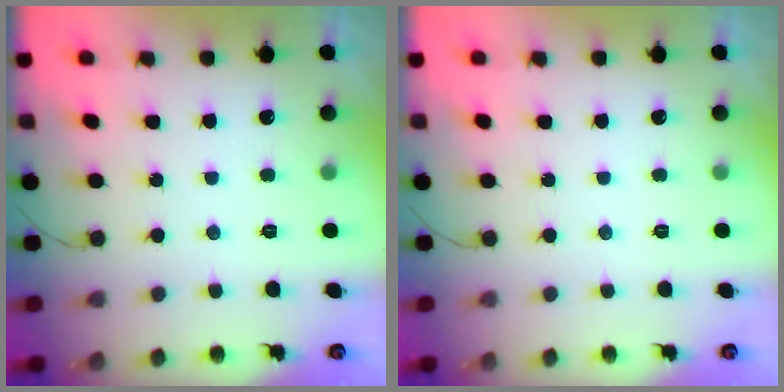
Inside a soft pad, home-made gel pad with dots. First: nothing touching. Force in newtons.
{"total": 0.0}